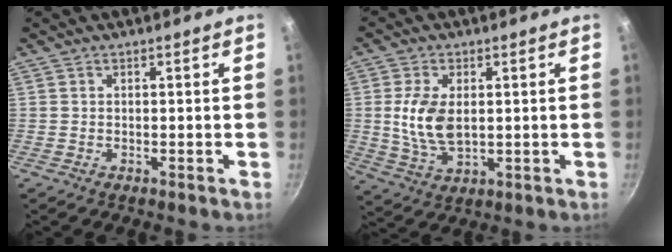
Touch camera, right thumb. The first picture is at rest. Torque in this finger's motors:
{"motor_torque": [0.36, 0.11, 0.87, -0.59, 0.23]}